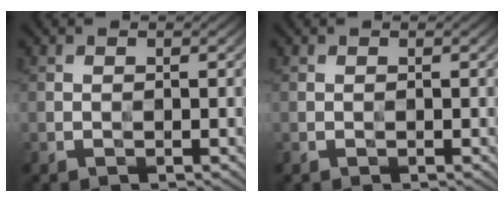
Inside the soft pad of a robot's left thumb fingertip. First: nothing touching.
{"total": 0.0}